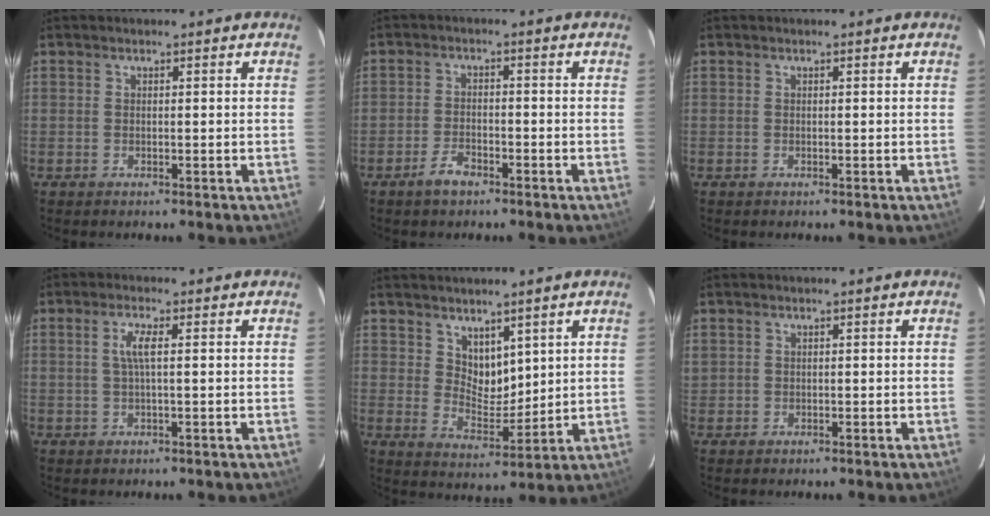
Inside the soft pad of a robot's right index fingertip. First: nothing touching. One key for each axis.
{"total": 4.0, "fx": -2.8, "fy": 1.9, "fz": 2.1, "tx": -0.052, "ty": 0.000, "tz": -0.051}
{"total": 0.0}
{"total": 3.0, "fx": 0.5, "fy": 0.1, "fz": 3.0, "tx": -0.061, "ty": 0.001, "tz": 0.010}
{"total": 6.2, "fx": 4.1, "fy": 3.9, "fz": 2.5, "tx": -0.031, "ty": -0.002, "tz": 0.081}
{"total": 0.9, "fx": 0.4, "fy": 0.8, "fz": 0.1, "tx": 0.001, "ty": 0.003, "tz": 0.007}